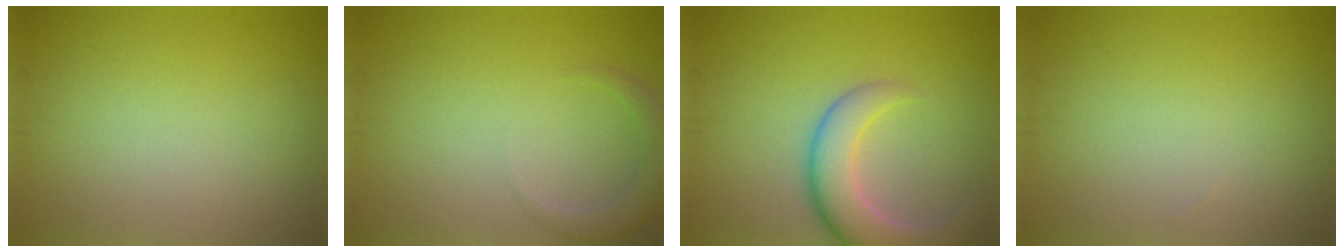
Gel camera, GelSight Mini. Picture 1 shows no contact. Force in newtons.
{"total": 2.3, "press": 2.3, "slide": 0.1}
{"total": 6.1, "press": 6.0, "slide": 0.6}
{"total": 0.0}